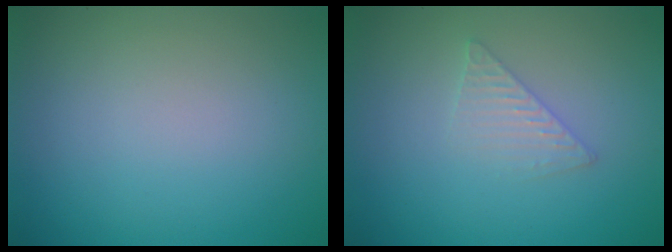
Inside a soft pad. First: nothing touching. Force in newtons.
{"total": 1.6, "press": 1.6, "slide": 0.1}